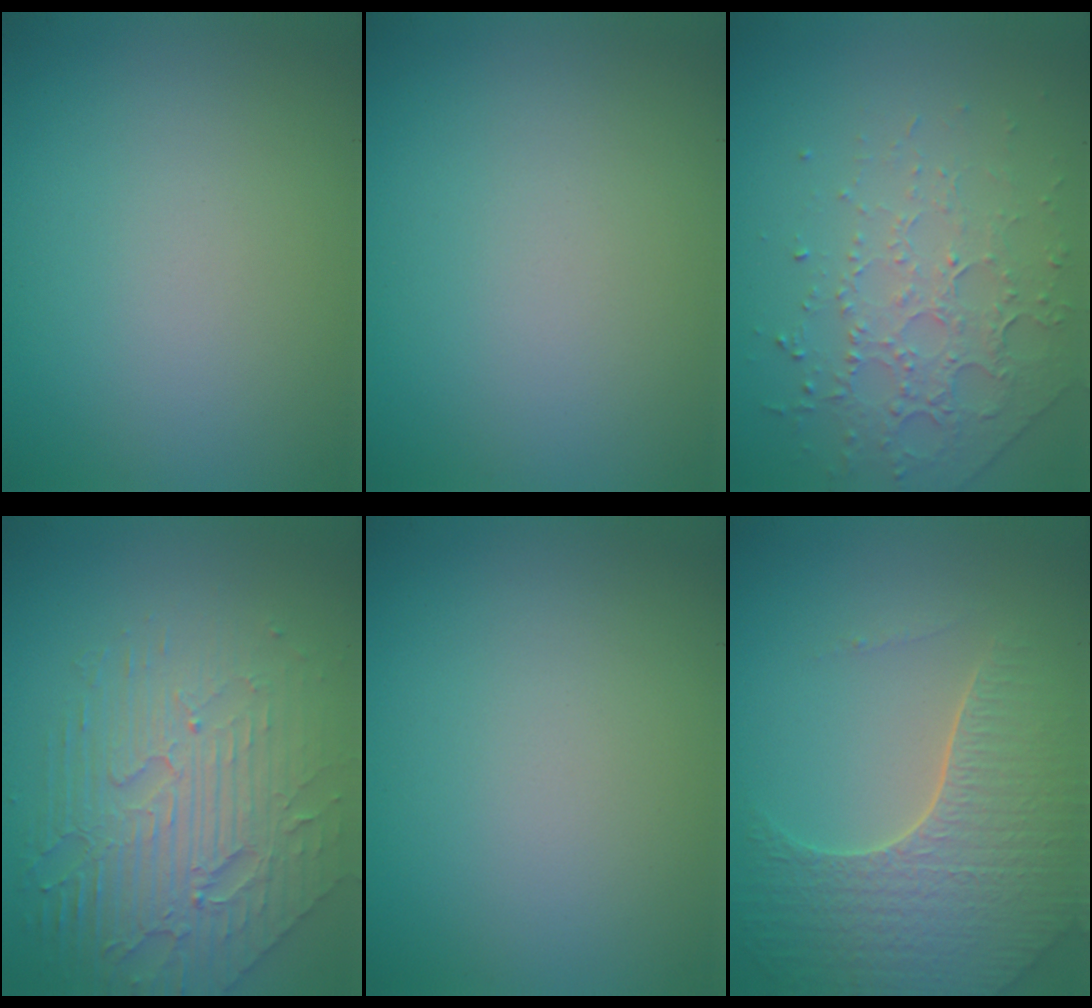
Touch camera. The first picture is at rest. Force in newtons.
{"total": 0.0}
{"total": 4.4, "press": 3.0, "slide": 3.2}
{"total": 6.8, "press": 4.9, "slide": 4.8}
{"total": 0.0}
{"total": 6.2, "press": 4.9, "slide": 3.9}